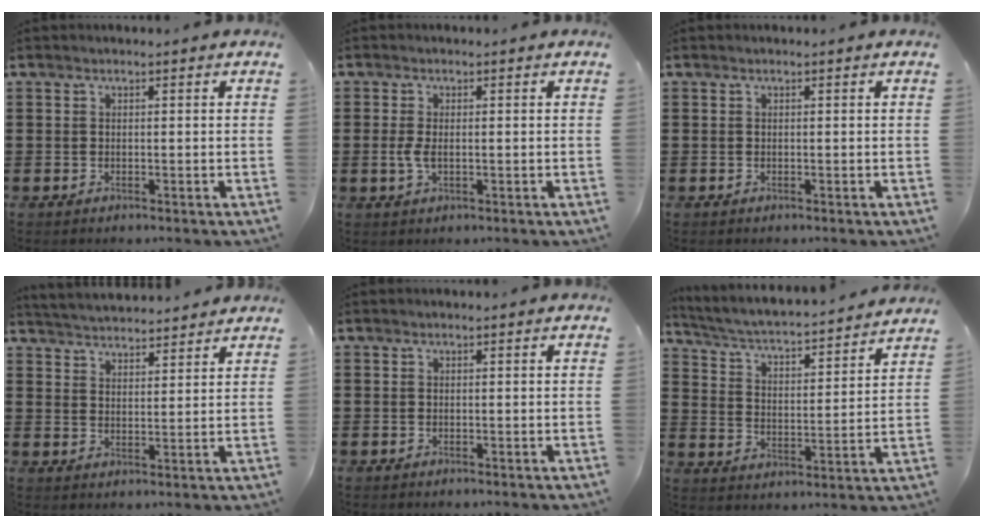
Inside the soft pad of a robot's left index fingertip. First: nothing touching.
{"total": 2.4, "force": [-0.3, 1.0, 2.1], "torque": [-0.055, -0.004, -0.010]}
{"total": 0.0}
{"total": 3.8, "force": [3.8, 0.1, 0.0], "torque": [-0.016, -0.017, 0.068]}
{"total": 0.0}
{"total": 3.6, "force": [3.3, 0.0, 1.2], "torque": [-0.043, -0.033, 0.046]}